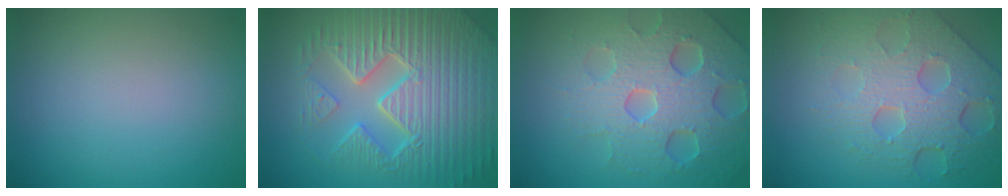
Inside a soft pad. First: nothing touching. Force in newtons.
{"total": 9.7, "press": 6.9, "slide": 6.8}
{"total": 7.3, "press": 7.2, "slide": 1.5}
{"total": 8.2, "press": 5.7, "slide": 5.9}